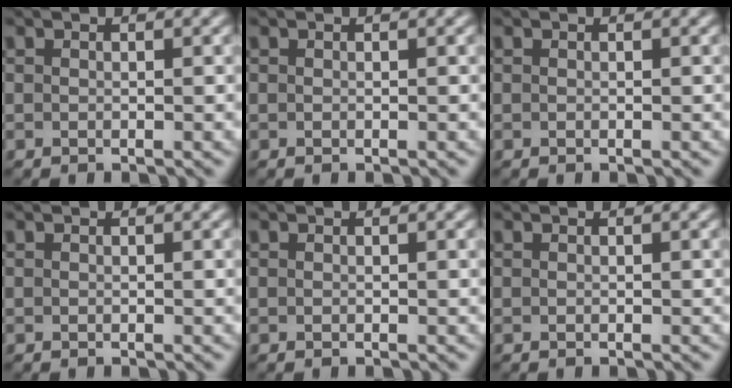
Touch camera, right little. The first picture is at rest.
{"total": 0.0}
{"total": 0.0}
{"total": 0.0}
{"total": 0.0}
{"total": 0.0}